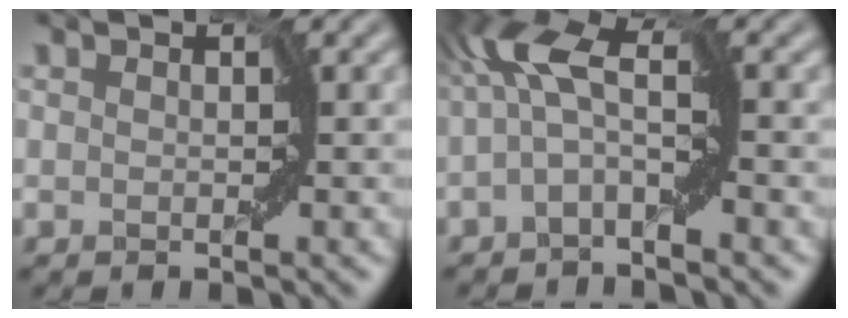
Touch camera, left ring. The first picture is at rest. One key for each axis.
{"total": 5.6, "fx": -0.3, "fy": 1.8, "fz": 5.3, "tx": -0.113, "ty": 0.028, "tz": -0.026}